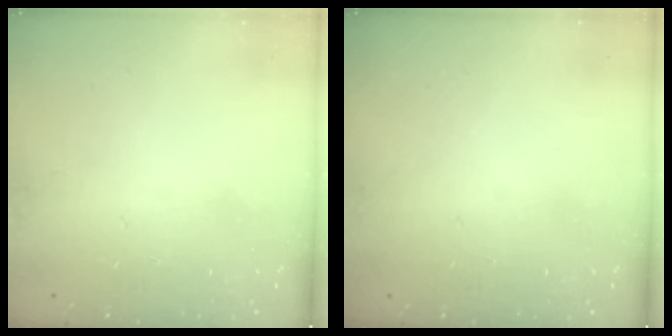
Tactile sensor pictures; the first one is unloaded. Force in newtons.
{"total": 0.0}